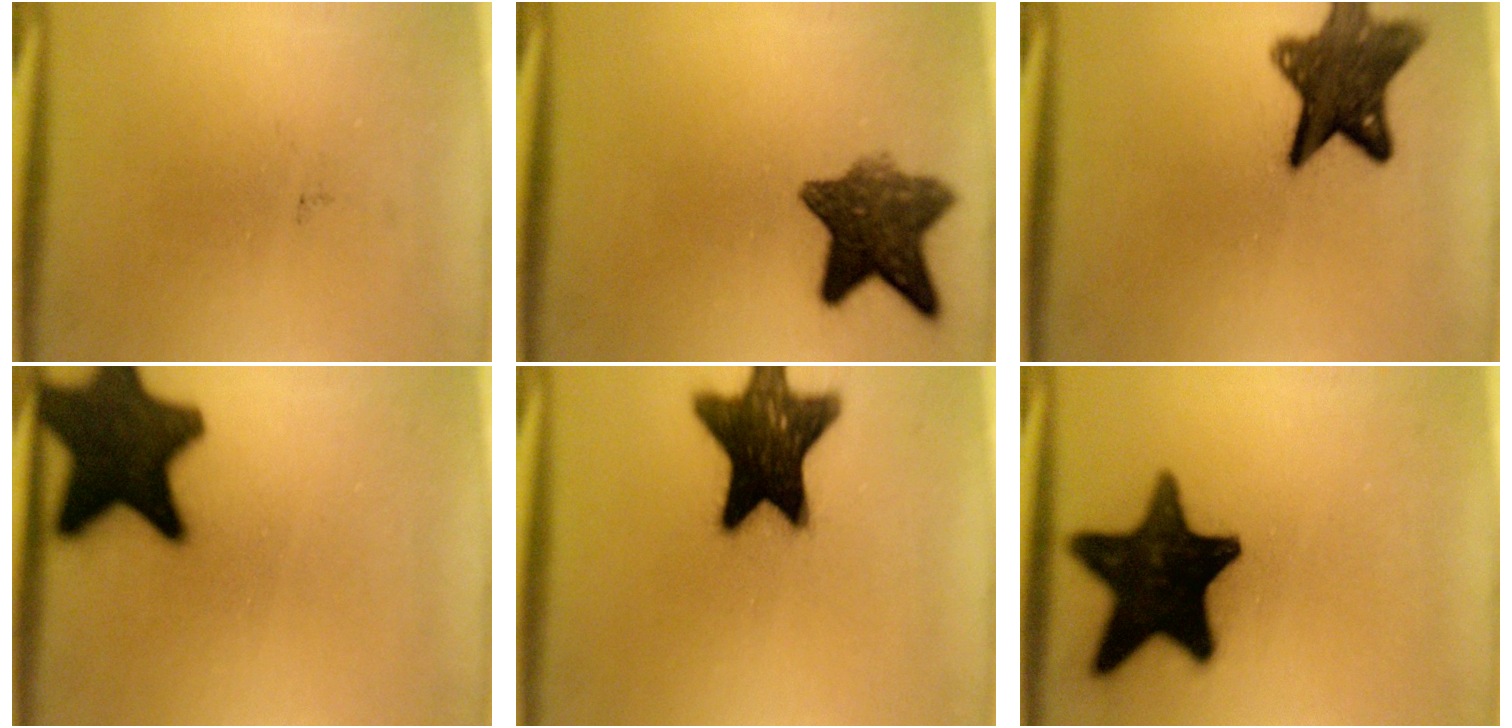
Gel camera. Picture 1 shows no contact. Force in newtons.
{"total": 9.2}
{"total": 11.5}
{"total": 17.7}
{"total": 17.8}
{"total": 19.1}